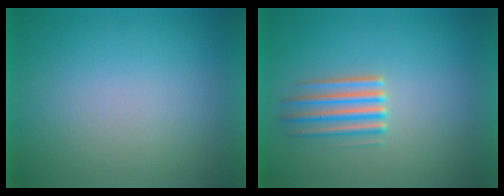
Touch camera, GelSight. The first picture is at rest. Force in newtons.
{"total": 2.4}